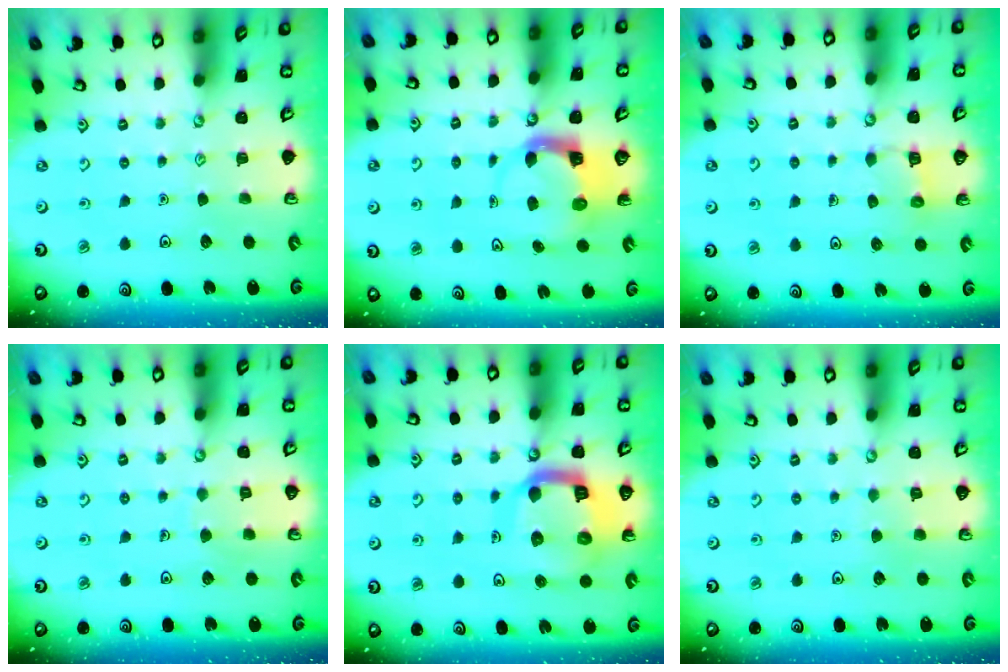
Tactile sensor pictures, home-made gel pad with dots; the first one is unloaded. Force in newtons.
{"total": 3.9, "press": 3.8, "slide": 0.6}
{"total": 5.3, "press": 5.2, "slide": 0.4}
{"total": 5.2, "press": 5.2, "slide": 0.4}
{"total": 15.3, "press": 15.2, "slide": 1.8}
{"total": 2.6, "press": 2.6, "slide": 0.3}